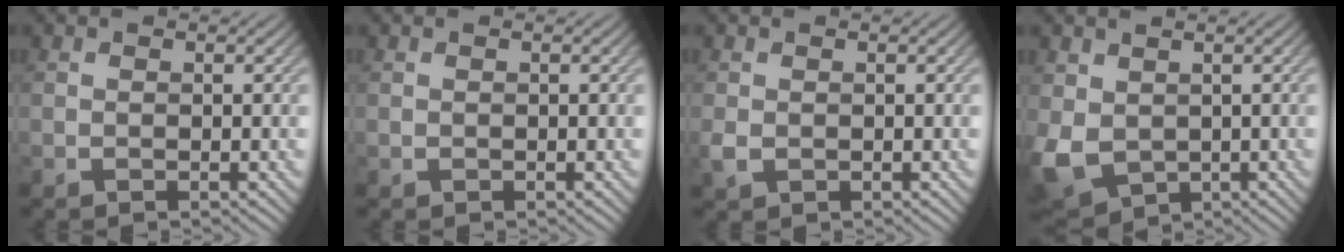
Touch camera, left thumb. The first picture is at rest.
{"total": 0.0}
{"total": 1.5, "force": [-0.1, 1.2, 0.9], "torque": [-0.026, -0.005, -0.001]}
{"total": 7.2, "force": [0.0, 5.6, 4.6], "torque": [-0.146, -0.022, 0.008]}